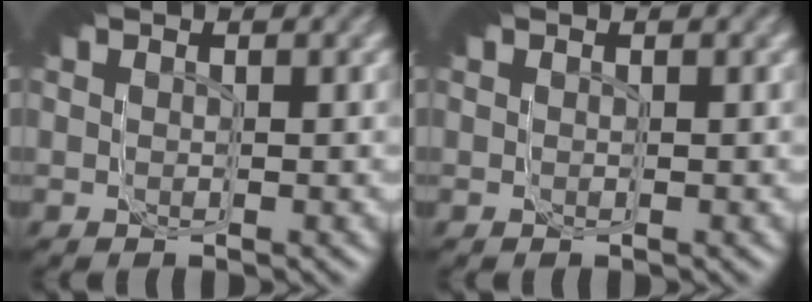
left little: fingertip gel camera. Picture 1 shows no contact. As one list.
[{"total": 0.0}]